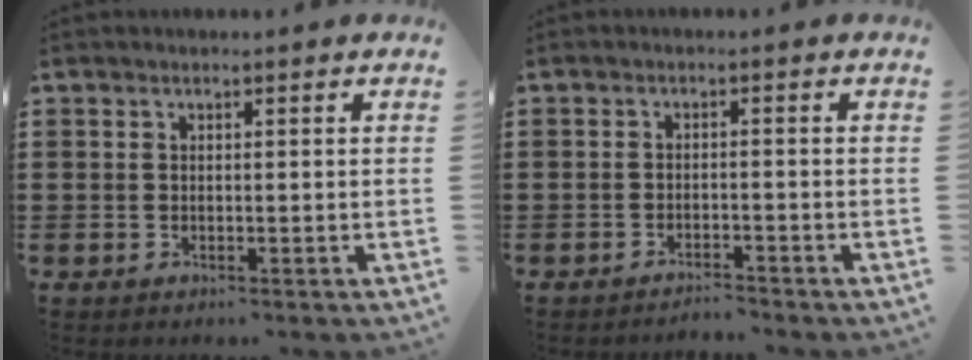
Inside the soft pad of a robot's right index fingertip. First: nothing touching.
{"total": 1.8, "force": [-1.8, -0.1, 0.1], "torque": [-0.007, 0.003, -0.039]}